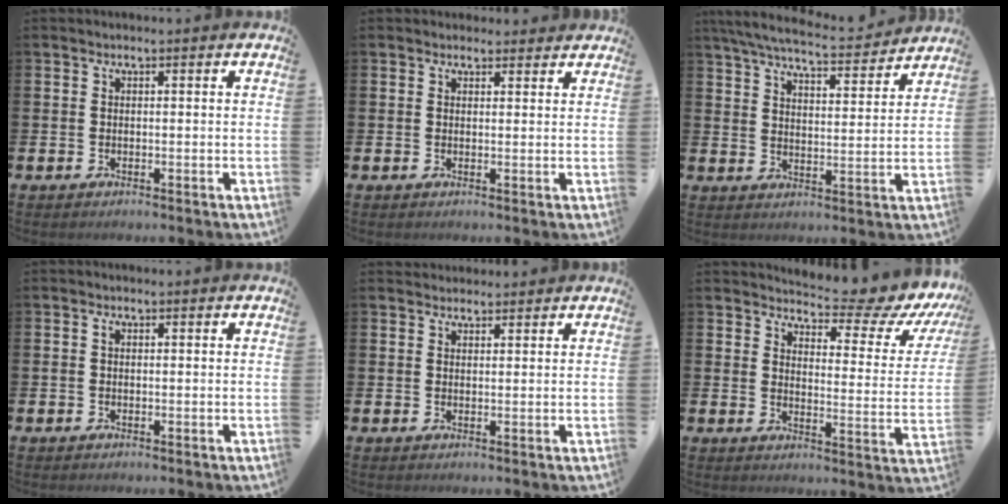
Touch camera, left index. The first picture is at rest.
{"total": 1.7, "force": [1.5, 0.7, -0.1], "torque": [0.006, -0.002, 0.026]}
{"total": 6.6, "force": [6.3, 0.8, 2.0], "torque": [-0.061, -0.045, 0.109]}
{"total": 0.8, "force": [0.1, 0.5, 0.6], "torque": [-0.004, 0.003, -0.001]}
{"total": 2.0, "force": [1.9, 0.6, -0.2], "torque": [0.012, -0.008, 0.034]}
{"total": 6.4, "force": [5.6, 1.8, 2.4], "torque": [-0.049, -0.050, 0.089]}